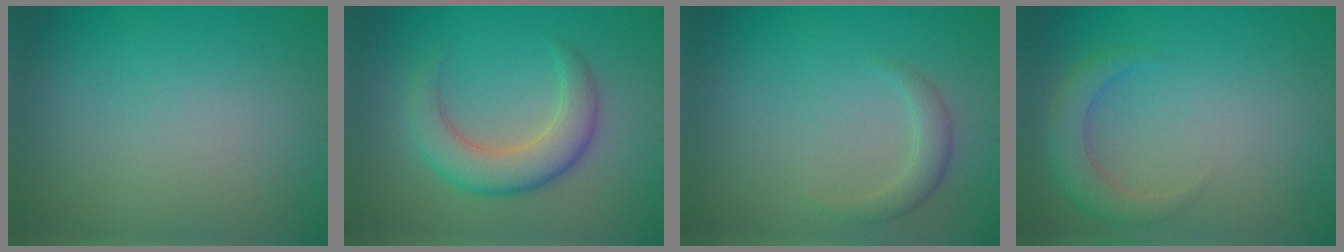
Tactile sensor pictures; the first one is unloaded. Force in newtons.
{"total": 5.1, "press": 5.1, "slide": 0.2}
{"total": 1.8, "press": 1.8, "slide": 0.1}
{"total": 3.0, "press": 3.0, "slide": 0.3}